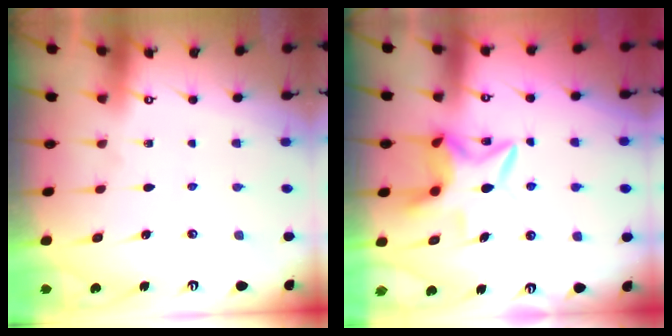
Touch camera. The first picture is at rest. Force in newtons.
{"total": 9.2, "press": 9.1, "slide": 1.3}